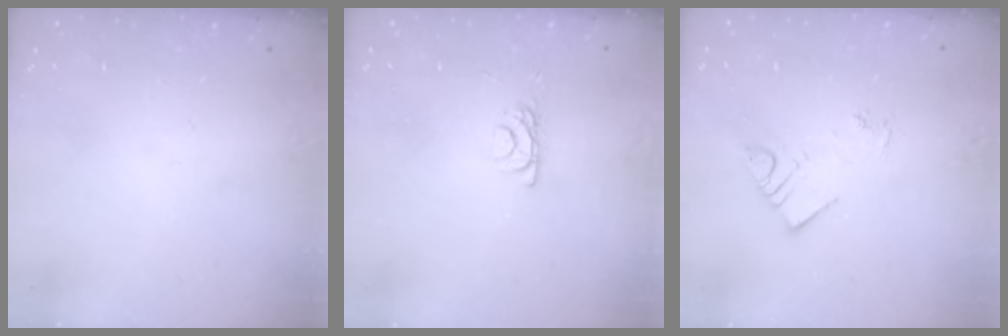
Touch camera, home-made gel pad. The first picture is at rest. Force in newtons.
{"total": 3.9, "press": 3.8, "slide": 0.5}
{"total": 6.0, "press": 6.0, "slide": 0.4}